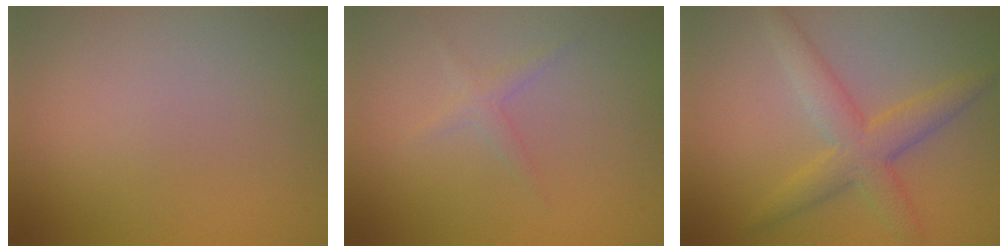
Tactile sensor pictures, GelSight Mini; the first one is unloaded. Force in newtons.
{"total": 1.2, "press": 1.2, "slide": 0.1}
{"total": 4.6, "press": 4.6, "slide": 0.2}